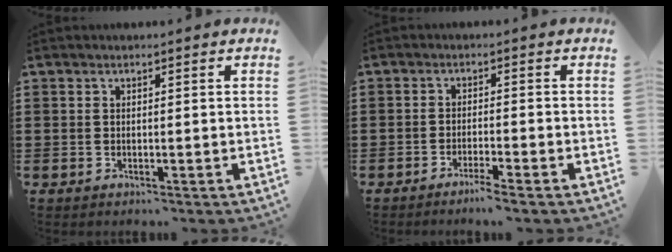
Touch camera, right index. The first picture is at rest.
{"total": 2.1, "force": [-1.8, -0.4, 1.1], "torque": [-0.019, 0.000, -0.033]}